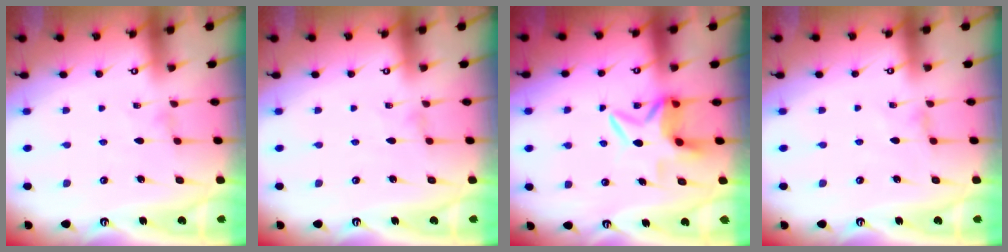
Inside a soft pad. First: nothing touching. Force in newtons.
{"total": 0.0}
{"total": 9.6, "press": 9.6, "slide": 1.2}
{"total": 0.0}